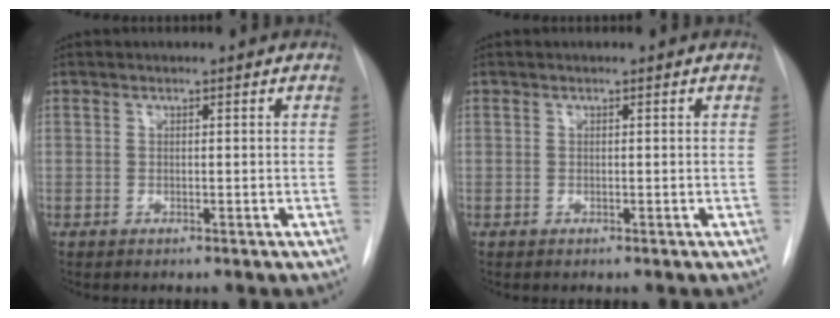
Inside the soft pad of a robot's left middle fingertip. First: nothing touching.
{"total": 0.0}